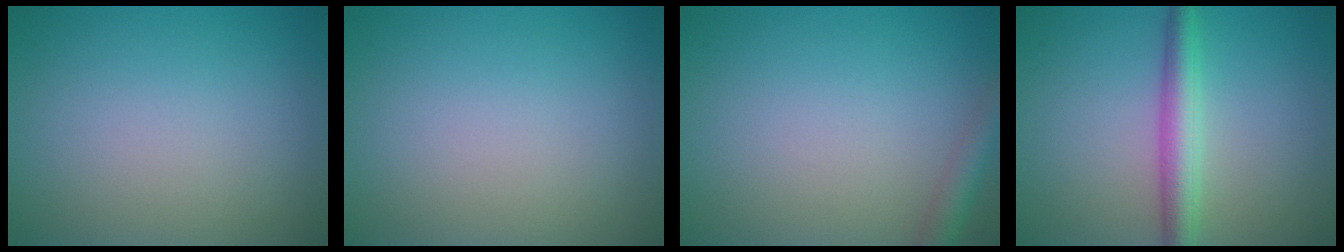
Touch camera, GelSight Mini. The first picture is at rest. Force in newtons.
{"total": 0.0}
{"total": 2.4, "press": 2.4, "slide": 0.1}
{"total": 3.7, "press": 3.7, "slide": 0.0}